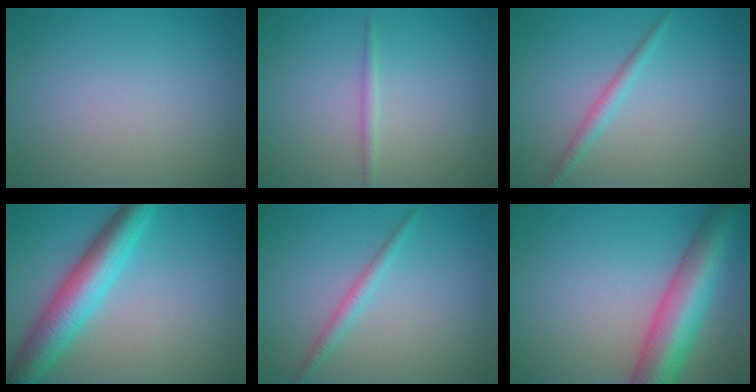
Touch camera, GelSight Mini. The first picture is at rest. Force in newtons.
{"total": 0.9, "press": 0.9, "slide": 0.0}
{"total": 1.6, "press": 1.6, "slide": 0.1}
{"total": 6.5, "press": 6.5, "slide": 0.2}
{"total": 1.6, "press": 1.6, "slide": 0.1}
{"total": 8.5, "press": 8.5, "slide": 0.3}